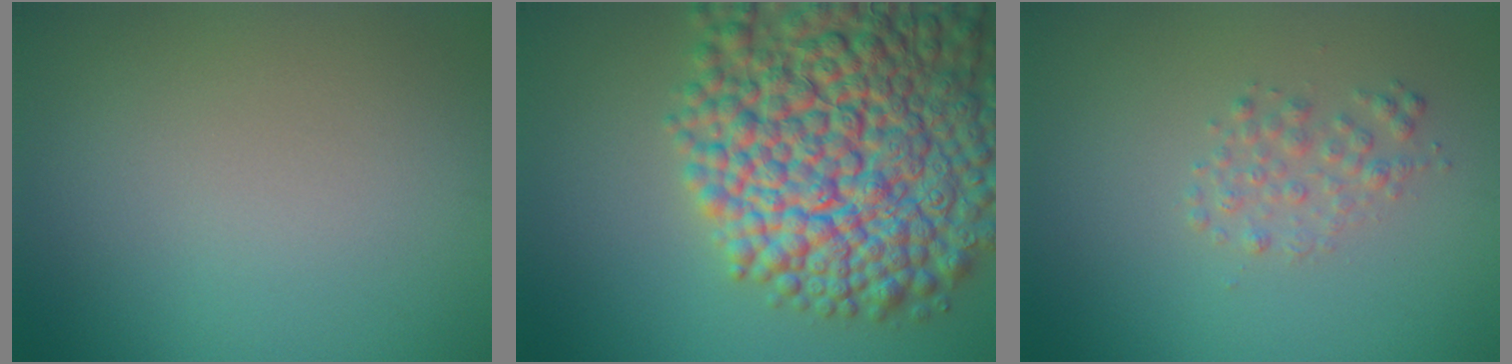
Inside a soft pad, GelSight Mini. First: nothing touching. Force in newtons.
{"total": 14.6, "press": 14.6, "slide": 0.8}
{"total": 1.5, "press": 1.5, "slide": 0.0}